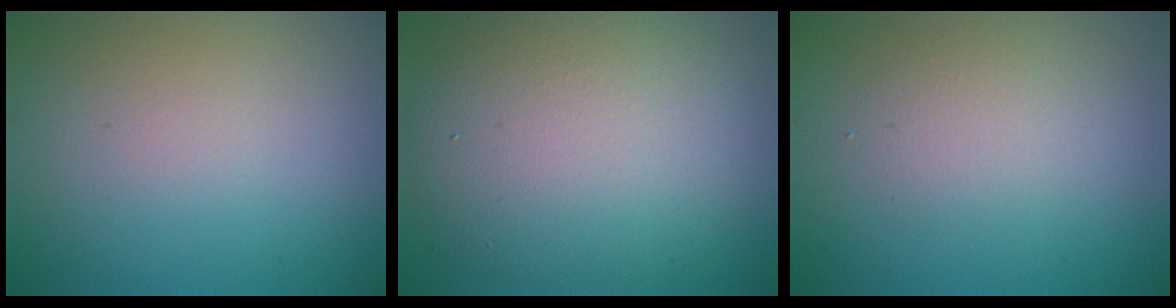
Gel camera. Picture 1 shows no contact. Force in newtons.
{"total": 10.2, "press": 10.2, "slide": 0.9}
{"total": 2.1, "press": 2.1, "slide": 0.2}